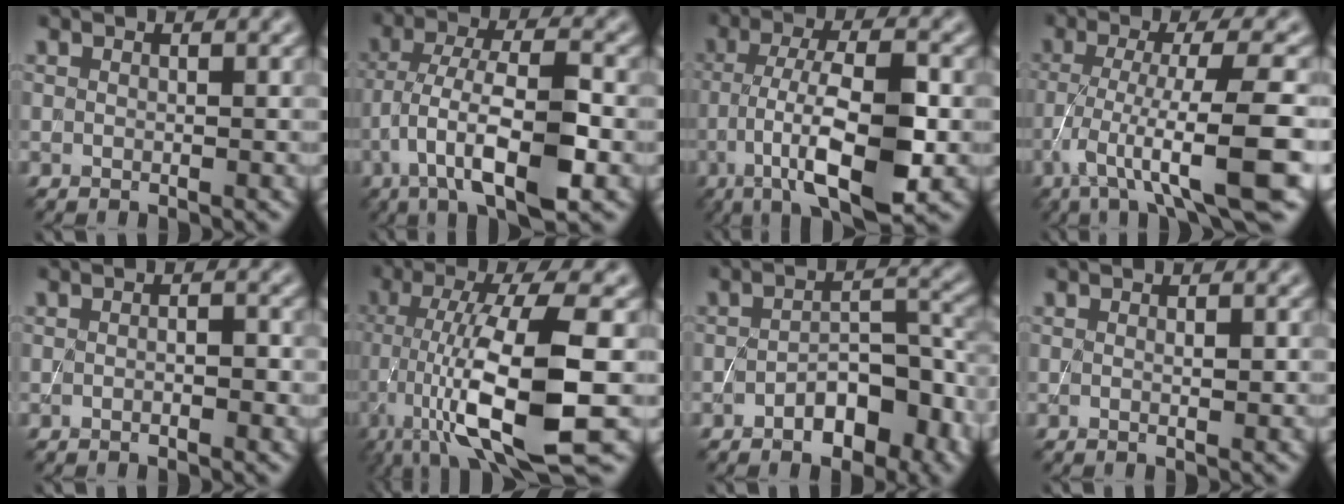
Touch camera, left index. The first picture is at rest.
{"total": 8.6, "force": [-3.1, 2.6, 7.5], "torque": [-0.144, 0.007, -0.058]}
{"total": 9.7, "force": [-3.3, 2.8, 8.7], "torque": [-0.158, 0.003, -0.057]}
{"total": 8.8, "force": [-4.1, 1.3, 7.7], "torque": [-0.135, -0.006, -0.067]}
{"total": 1.6, "force": [-0.2, 0.7, 1.4], "torque": [0.001, -0.003, -0.010]}
{"total": 12.0, "force": [-3.7, 2.9, 11.0], "torque": [-0.211, -0.010, -0.060]}
{"total": 5.6, "force": [-2.9, 2.5, 4.1], "torque": [-0.064, 0.010, -0.042]}
{"total": 0.5, "force": [0.0, 0.0, 0.5], "torque": [-0.011, -0.001, 0.001]}